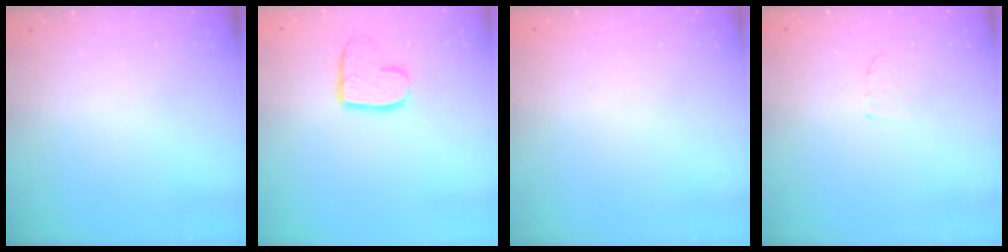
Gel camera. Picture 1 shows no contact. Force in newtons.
{"total": 10.0, "press": 10.0, "slide": 0.5}
{"total": 0.0}
{"total": 4.1, "press": 4.0, "slide": 0.2}